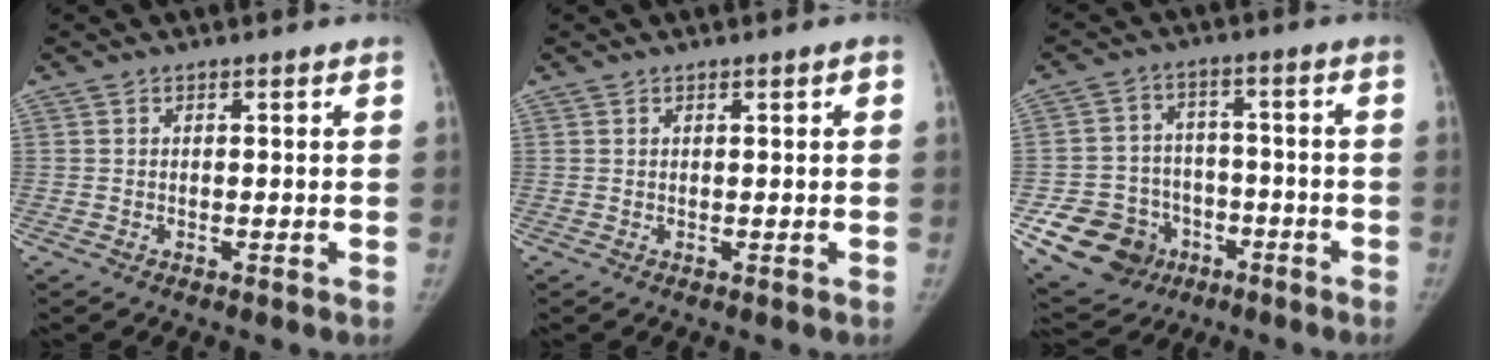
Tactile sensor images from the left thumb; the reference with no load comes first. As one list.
[{"total": 0.9, "force": [0.2, 0.2, 0.8], "torque": [-0.008, 0.003, 0.002]}, {"total": 13.8, "force": [-6.1, 11.5, 4.5], "torque": [-0.068, 0.048, -0.086]}]